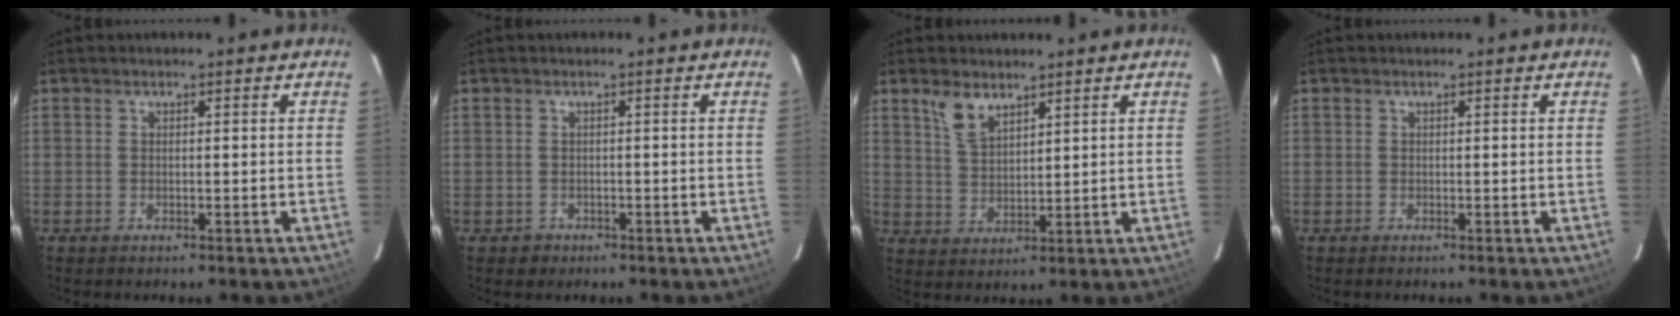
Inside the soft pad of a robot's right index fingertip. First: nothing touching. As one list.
[{"total": 2.1, "force": [-0.7, 2.0, 0.1], "torque": [-0.004, 0.005, -0.008]}, {"total": 5.5, "force": [3.9, 2.4, 3.1], "torque": [-0.059, 0.003, 0.081]}, {"total": 0.0}]